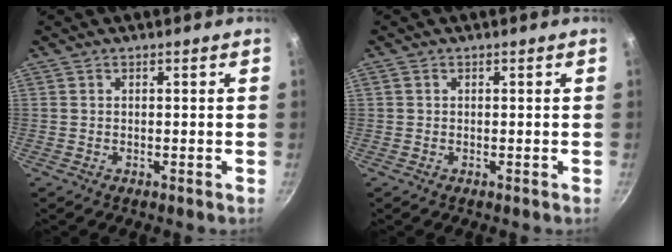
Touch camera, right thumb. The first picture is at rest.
{"total": 0.6, "force": [0.1, 0.5, 0.2], "torque": [-0.001, 0.003, 0.000]}